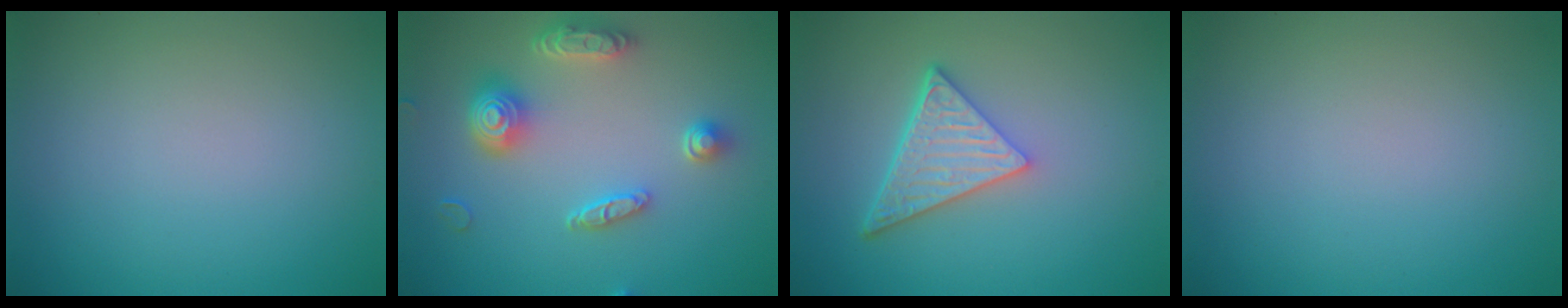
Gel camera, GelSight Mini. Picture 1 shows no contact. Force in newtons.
{"total": 4.8, "press": 4.0, "slide": 2.8}
{"total": 5.3, "press": 3.9, "slide": 3.6}
{"total": 0.0}